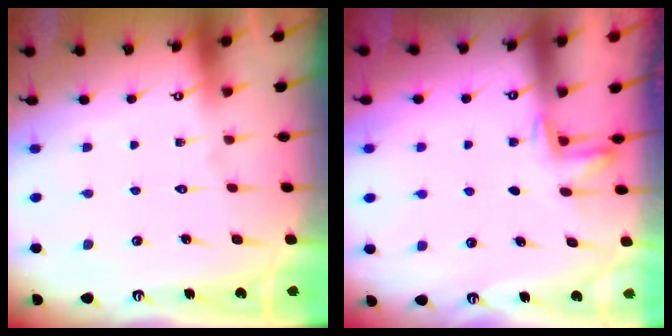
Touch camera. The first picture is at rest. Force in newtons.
{"total": 2.2, "press": 2.1, "slide": 0.4}